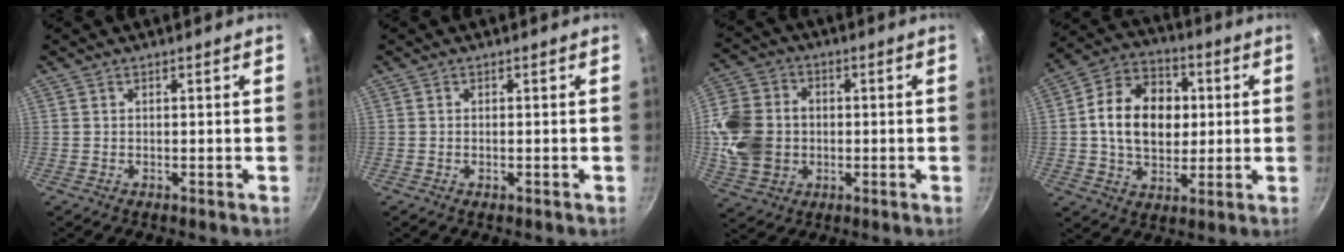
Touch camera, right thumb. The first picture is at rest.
{"total": 0.7, "force": [-0.3, 0.2, 0.6], "torque": [-0.010, 0.001, -0.004]}
{"total": 14.0, "force": [-0.6, 11.4, 8.1], "torque": [-0.142, 0.014, -0.012]}
{"total": 16.1, "force": [1.4, 11.8, 11.0], "torque": [-0.147, 0.017, 0.014]}